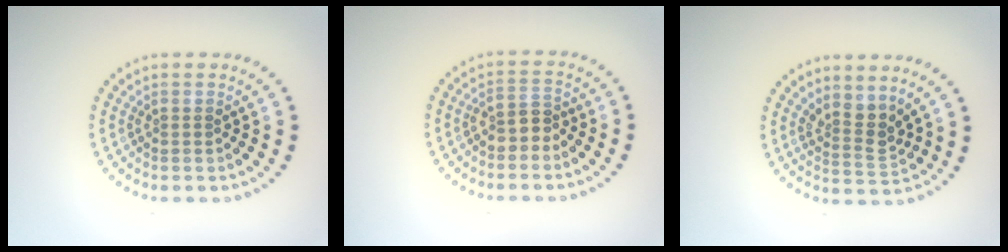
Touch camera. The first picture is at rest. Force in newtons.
{"total": 2.1, "press": 2.0, "slide": 0.9}
{"total": 2.6, "press": 2.0, "slide": 1.7}